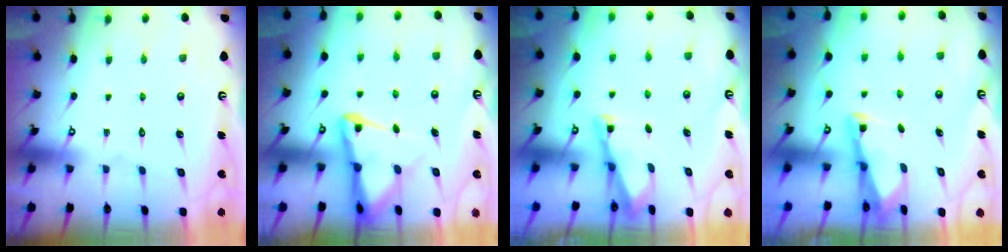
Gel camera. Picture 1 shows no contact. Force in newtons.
{"total": 7.6, "press": 7.6, "slide": 0.8}
{"total": 2.9, "press": 2.9, "slide": 0.2}
{"total": 2.5, "press": 2.5, "slide": 0.1}